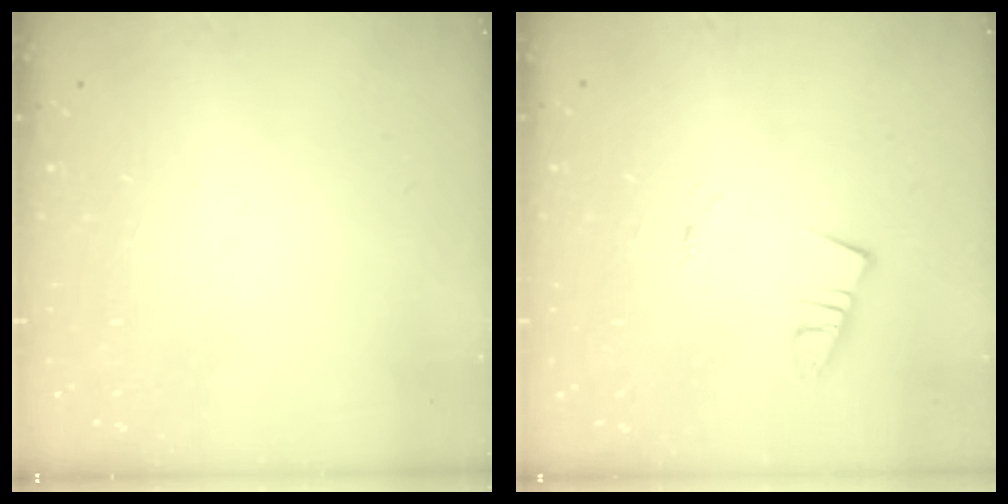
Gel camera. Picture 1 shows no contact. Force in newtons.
{"total": 1.0, "press": 1.0, "slide": 0.1}